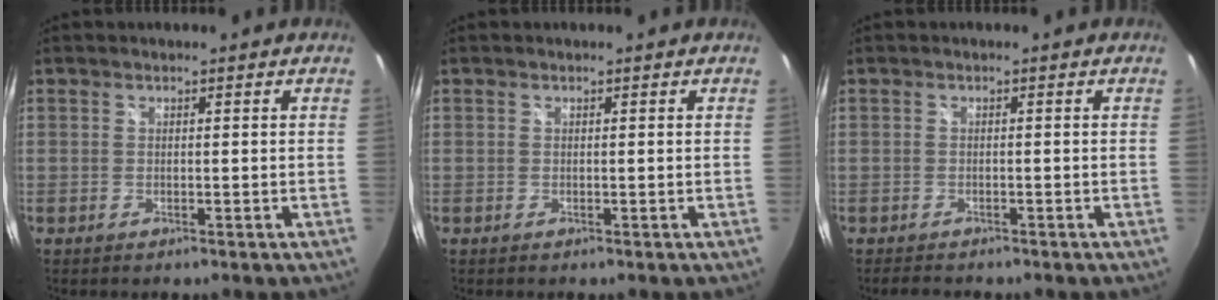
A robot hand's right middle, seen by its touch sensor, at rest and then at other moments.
{"total": 0.0}
{"total": 2.9, "force": [-2.6, 0.9, 0.9], "torque": [-0.022, -0.011, -0.041]}